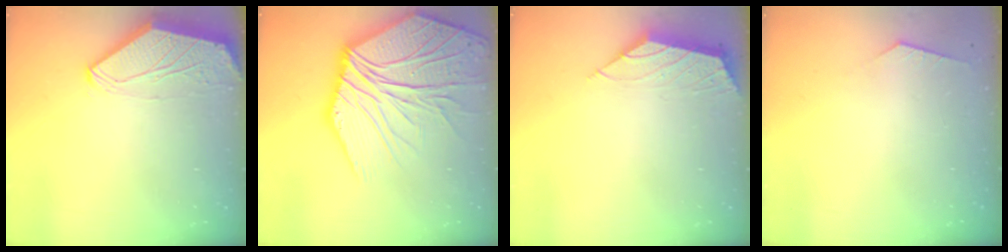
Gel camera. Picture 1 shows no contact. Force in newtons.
{"total": 20.8, "press": 20.6, "slide": 3.1}
{"total": 1.6, "press": 1.5, "slide": 0.5}
{"total": 2.4, "press": 2.4, "slide": 0.4}